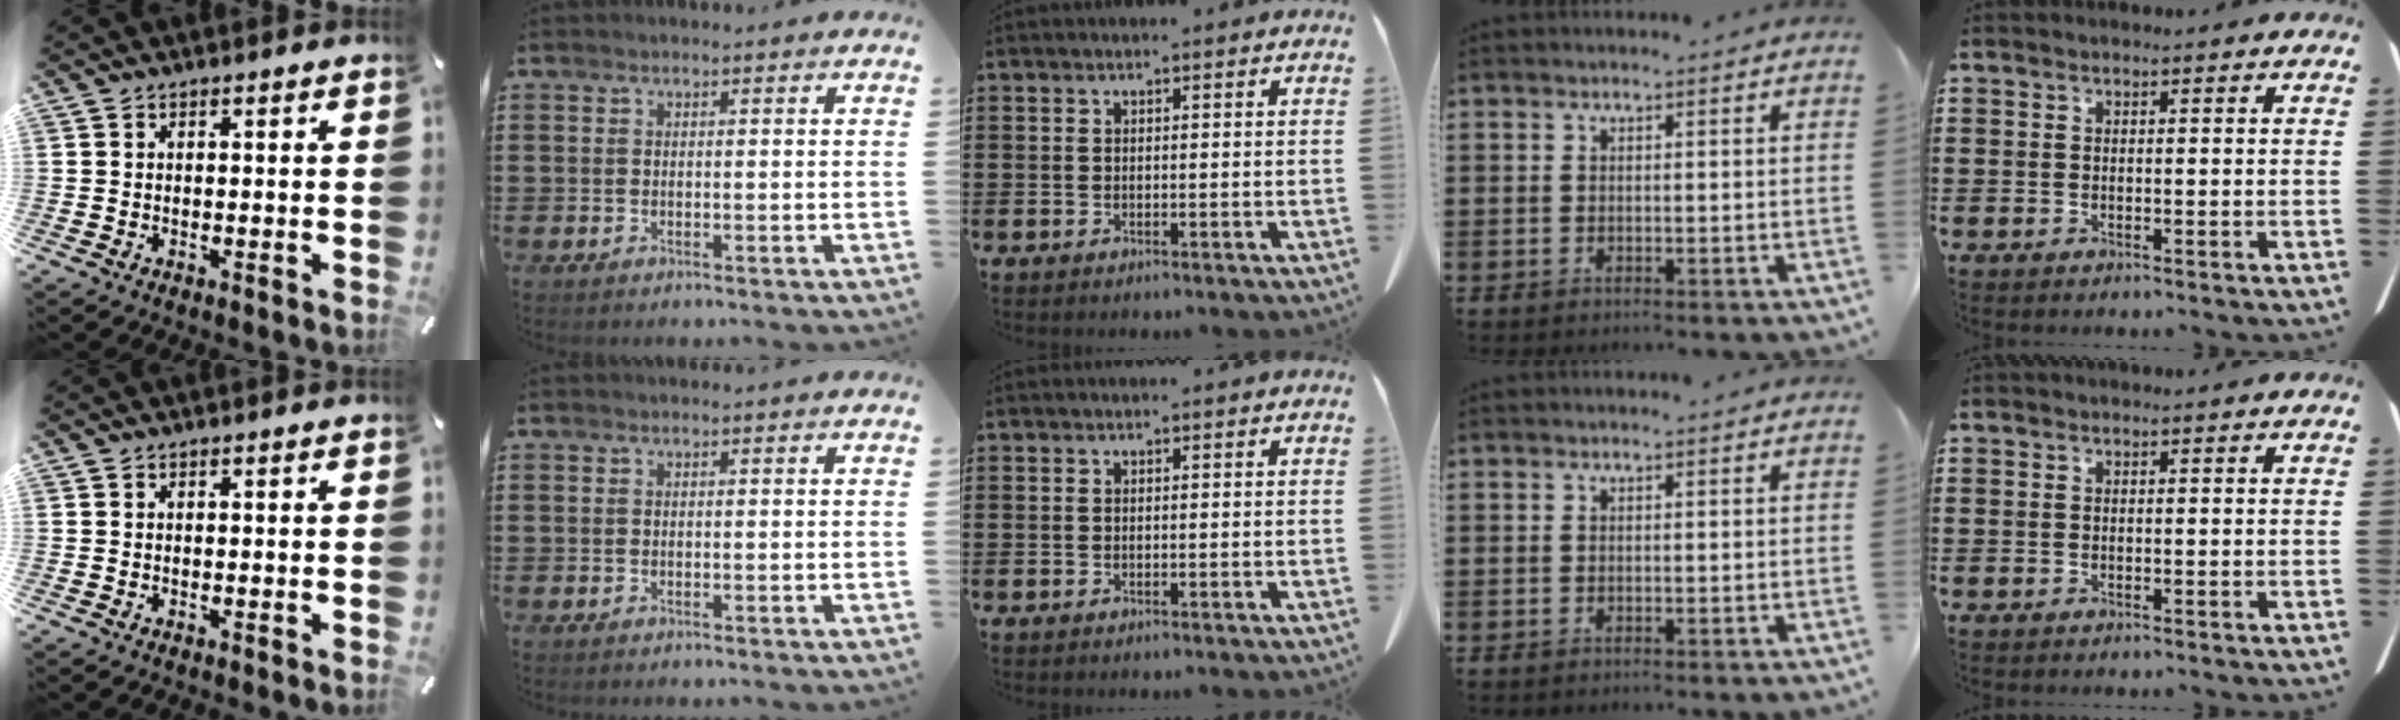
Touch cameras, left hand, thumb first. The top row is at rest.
{}